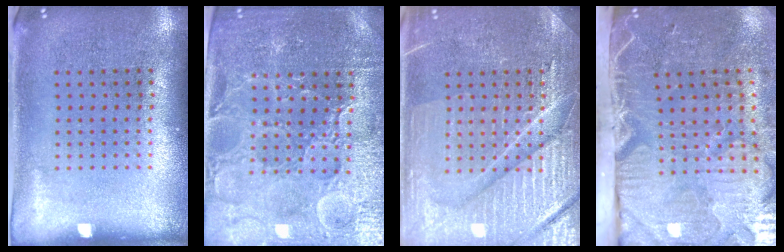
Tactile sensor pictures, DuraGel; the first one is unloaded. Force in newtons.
{"total": 4.2, "press": 4.1, "slide": 1.1}
{"total": 7.0, "press": 7.0, "slide": 0.9}
{"total": 5.4, "press": 4.5, "slide": 3.1}